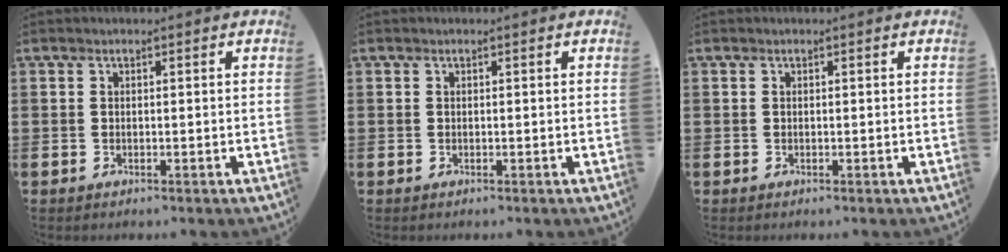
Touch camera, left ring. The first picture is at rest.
{"total": 0.0}
{"total": 0.0}